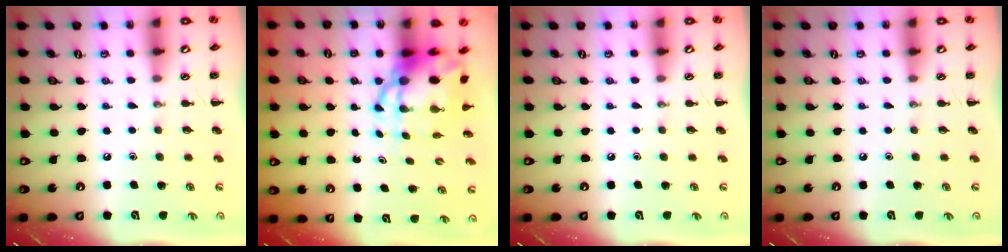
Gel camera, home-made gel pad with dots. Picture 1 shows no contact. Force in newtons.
{"total": 8.7, "press": 8.4, "slide": 2.2}
{"total": 0.0}
{"total": 0.0}